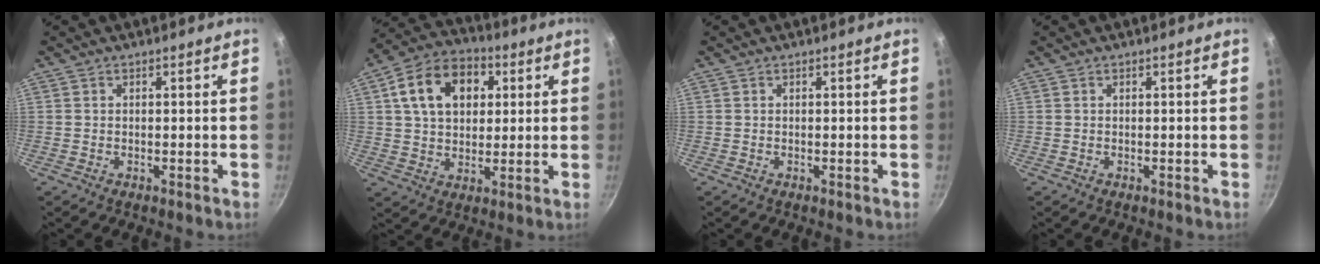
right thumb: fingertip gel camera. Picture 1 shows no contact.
{"total": 14.8, "force": [4.3, 10.4, 9.6], "torque": [-0.138, 0.014, 0.060]}
{"total": 0.0}
{"total": 0.0}